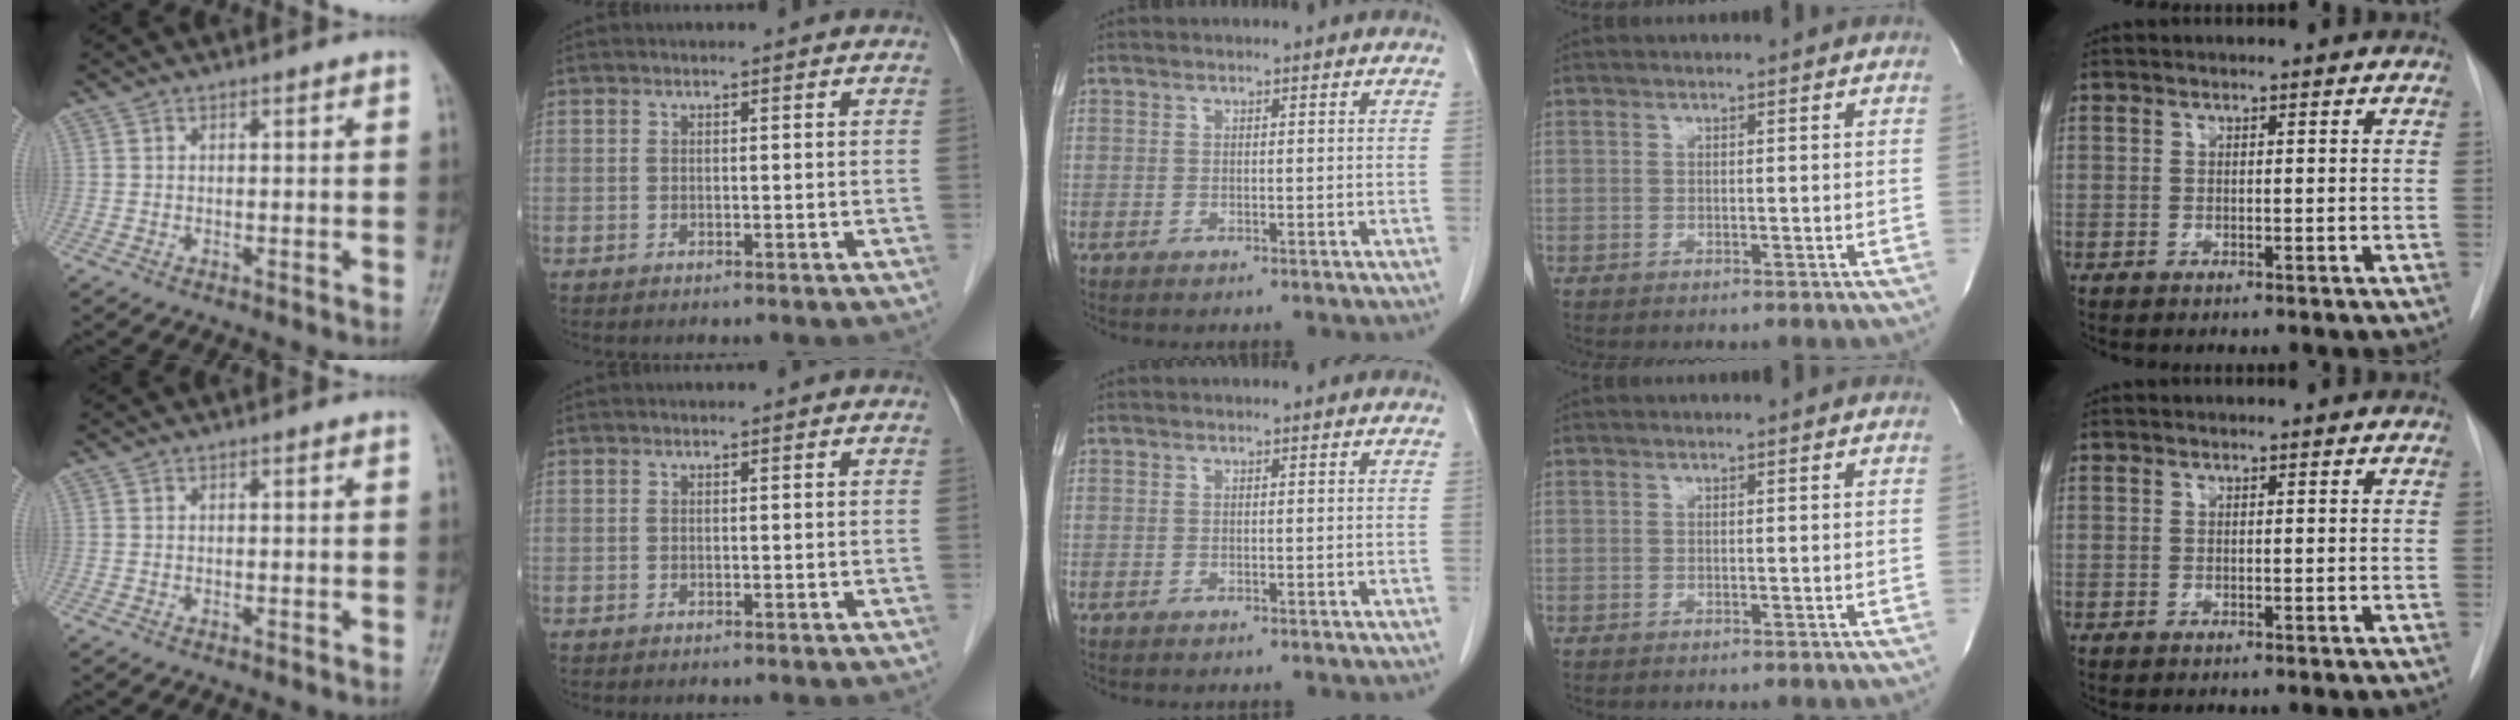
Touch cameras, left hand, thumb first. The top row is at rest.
{}